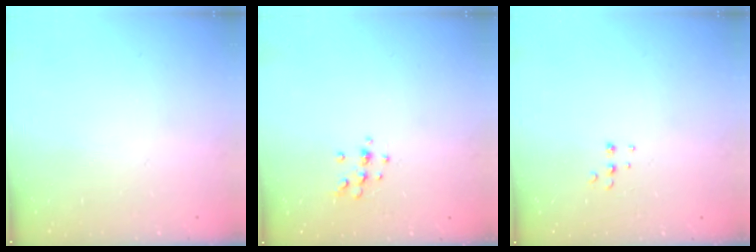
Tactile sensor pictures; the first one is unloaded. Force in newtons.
{"total": 6.5, "press": 6.2, "slide": 2.1}
{"total": 4.5, "press": 4.4, "slide": 0.7}